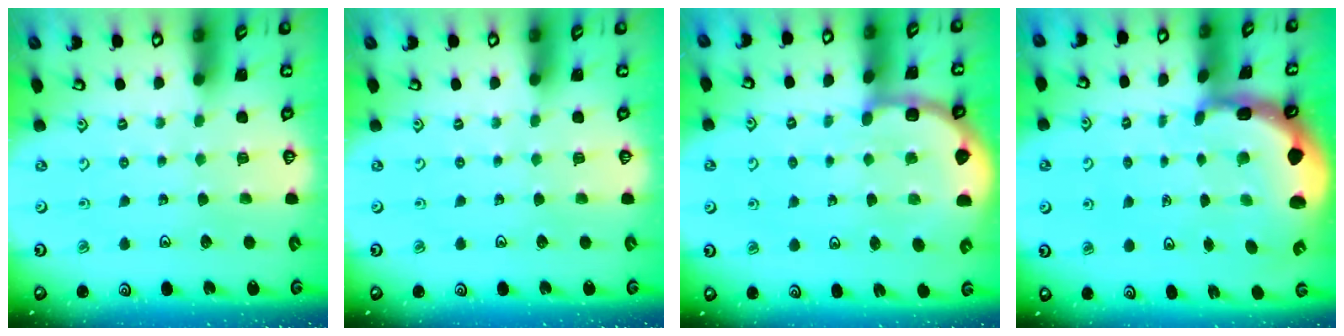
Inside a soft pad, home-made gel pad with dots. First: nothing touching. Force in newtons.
{"total": 0.0}
{"total": 6.4, "press": 6.2, "slide": 1.7}
{"total": 3.6, "press": 3.4, "slide": 1.0}